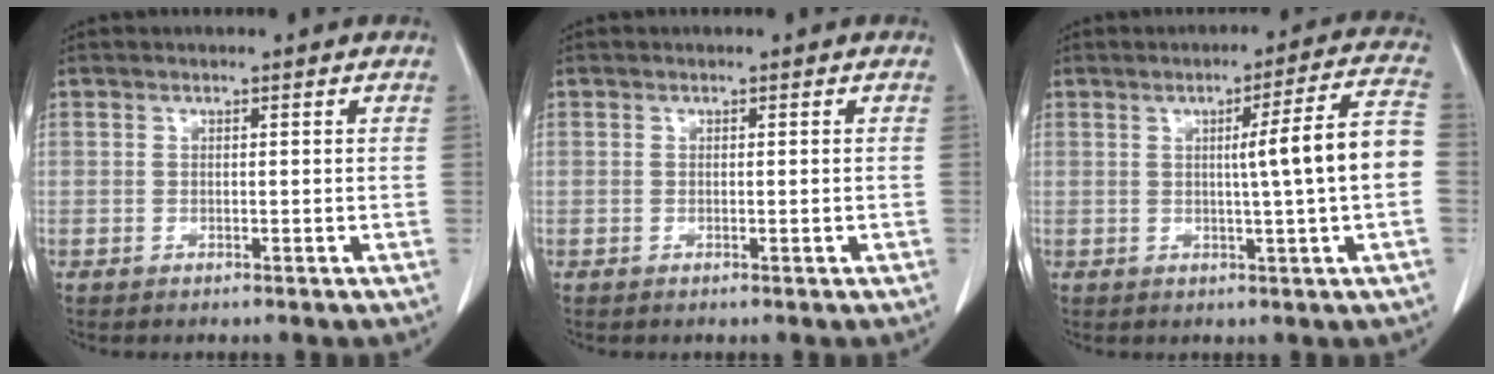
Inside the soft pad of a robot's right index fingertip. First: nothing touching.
{"total": 0.6, "force": [-0.2, 0.1, 0.6], "torque": [-0.011, -0.002, 0.001]}
{"total": 10.1, "force": [-0.1, -1.1, 10.0], "torque": [-0.137, 0.011, -0.003]}